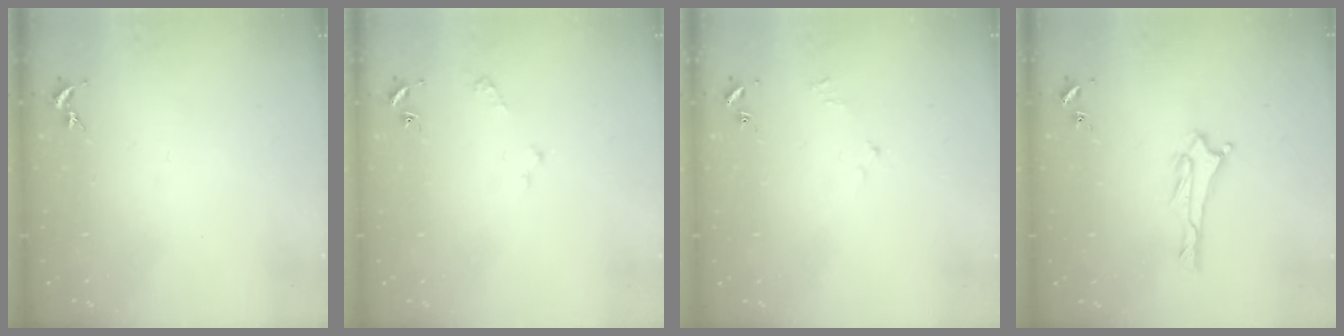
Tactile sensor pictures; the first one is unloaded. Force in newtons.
{"total": 1.6, "press": 1.6, "slide": 0.2}
{"total": 1.6, "press": 1.5, "slide": 0.3}
{"total": 1.4, "press": 1.4, "slide": 0.2}